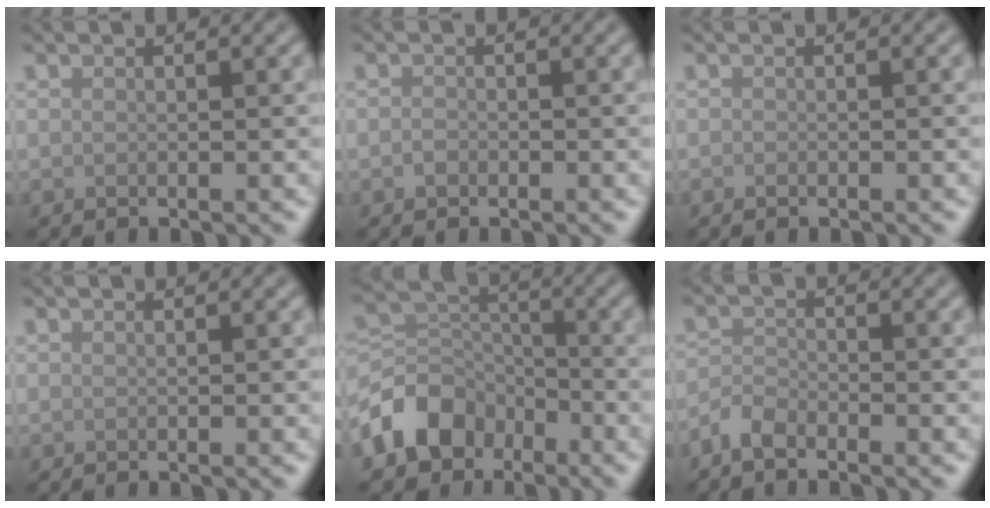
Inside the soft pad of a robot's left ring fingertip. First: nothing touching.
{"total": 0.7, "force": [-0.3, 0.6, 0.3], "torque": [-0.006, 0.001, -0.009]}
{"total": 0.0}
{"total": 0.0}
{"total": 6.4, "force": [-3.8, 4.6, 2.3], "torque": [-0.035, 0.002, -0.083]}
{"total": 1.9, "force": [-1.6, 0.6, 0.7], "torque": [-0.014, 0.005, -0.041]}